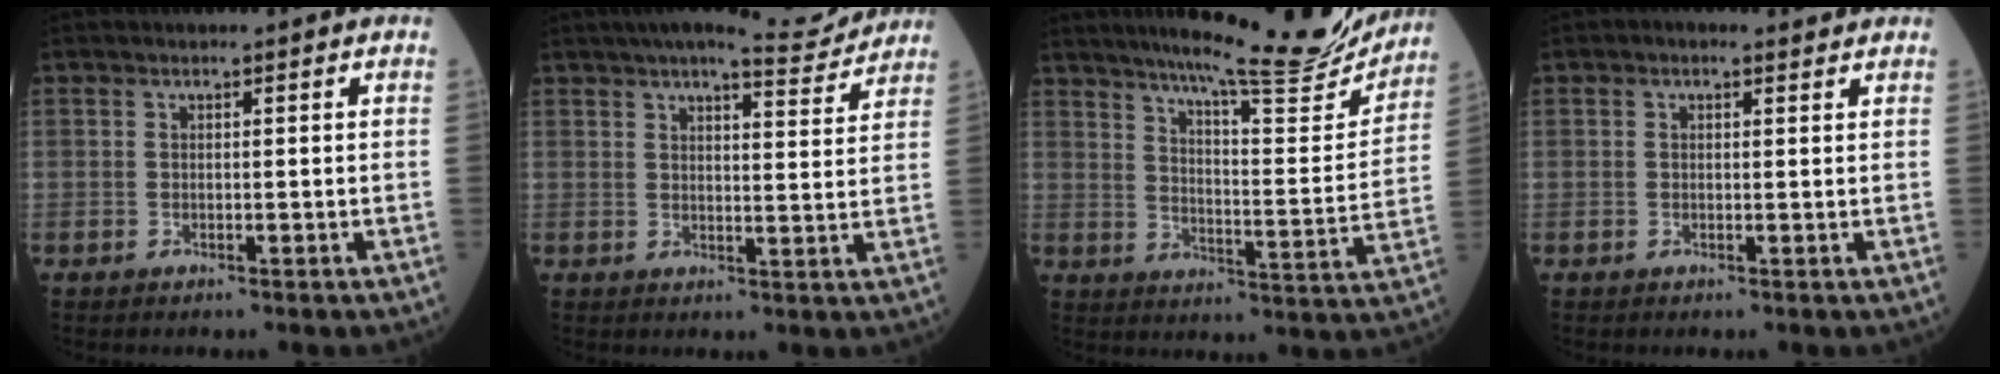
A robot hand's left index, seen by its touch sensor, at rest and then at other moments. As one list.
[{"total": 10.0, "force": [9.4, 0.8, 3.4], "torque": [-0.045, 0.002, 0.116]}, {"total": 19.6, "force": [17.5, 1.3, 8.7], "torque": [-0.128, -0.039, 0.232]}, {"total": 1.5, "force": [1.0, 0.8, 0.7], "torque": [-0.016, 0.014, 0.011]}]